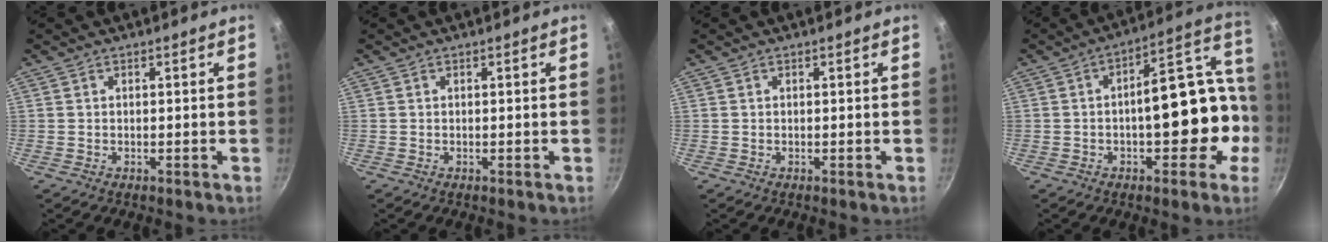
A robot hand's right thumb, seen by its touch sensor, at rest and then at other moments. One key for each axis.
{"total": 0.0}
{"total": 0.0}
{"total": 18.4, "fx": -2.9, "fy": 9.2, "fz": 15.7, "tx": -0.144, "ty": 0.072, "tz": -0.038}